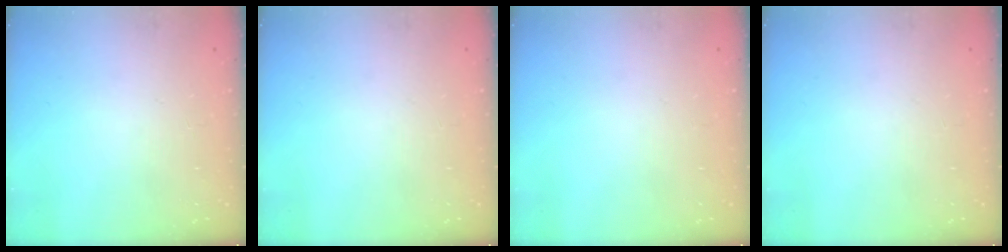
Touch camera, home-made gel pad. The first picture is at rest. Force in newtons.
{"total": 0.0}
{"total": 0.0}
{"total": 0.0}